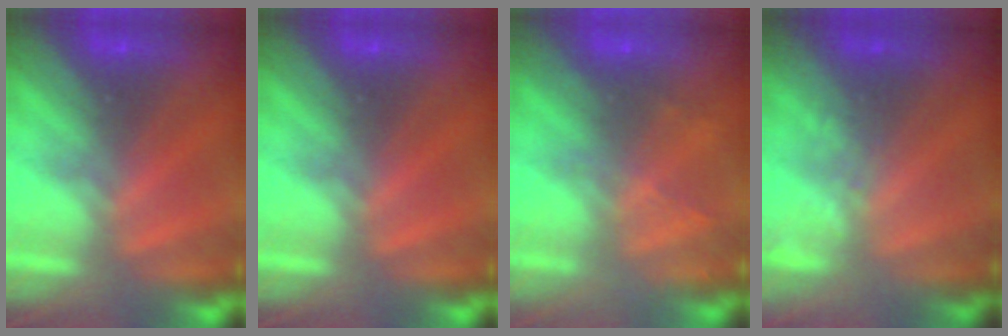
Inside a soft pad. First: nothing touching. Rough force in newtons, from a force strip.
{"total": 0.0}
{"total": 2.2}
{"total": 1.5}